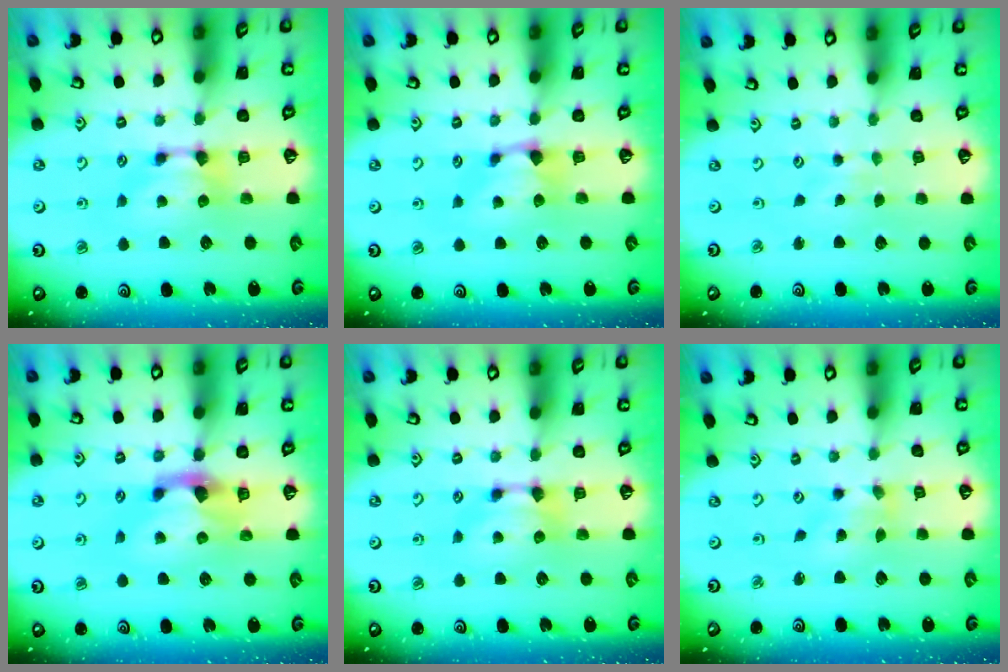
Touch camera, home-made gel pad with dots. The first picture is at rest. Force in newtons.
{"total": 0.8, "press": 0.2, "slide": 0.8}
{"total": 4.6, "press": 4.6, "slide": 0.1}
{"total": 2.3, "press": 2.1, "slide": 0.8}
{"total": 0.0}
{"total": 2.1, "press": 1.7, "slide": 1.2}